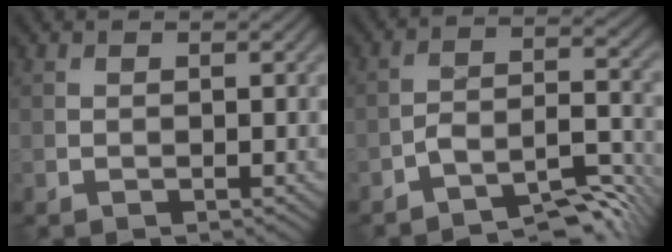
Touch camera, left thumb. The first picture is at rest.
{"total": 7.6, "force": [-6.2, 1.6, 4.1], "torque": [-0.067, 0.007, -0.111]}